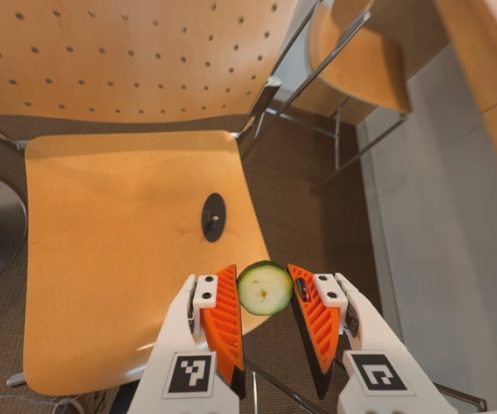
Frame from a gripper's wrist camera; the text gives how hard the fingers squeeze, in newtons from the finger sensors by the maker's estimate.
{"total": 7.5, "left": 7.0, "right": 8.0}